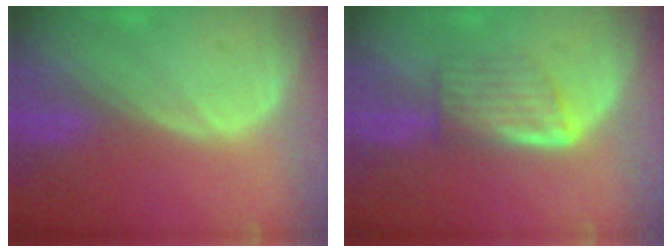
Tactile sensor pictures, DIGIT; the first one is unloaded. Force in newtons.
{"total": 5.7, "press": 5.3, "slide": 2.3}